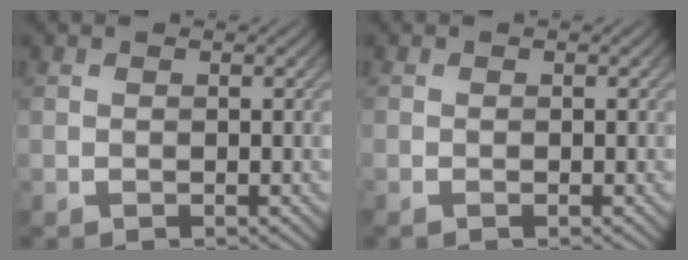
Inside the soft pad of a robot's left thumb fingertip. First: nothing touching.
{"total": 0.0}